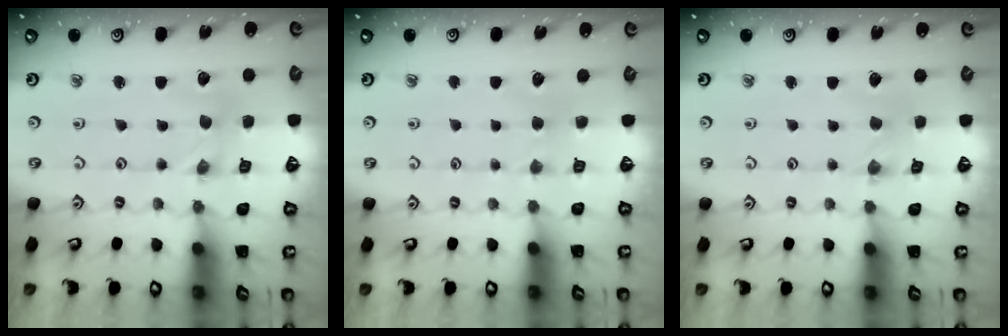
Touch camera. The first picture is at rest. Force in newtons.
{"total": 2.2, "press": 2.2, "slide": 0.3}
{"total": 0.8, "press": 0.8, "slide": 0.2}